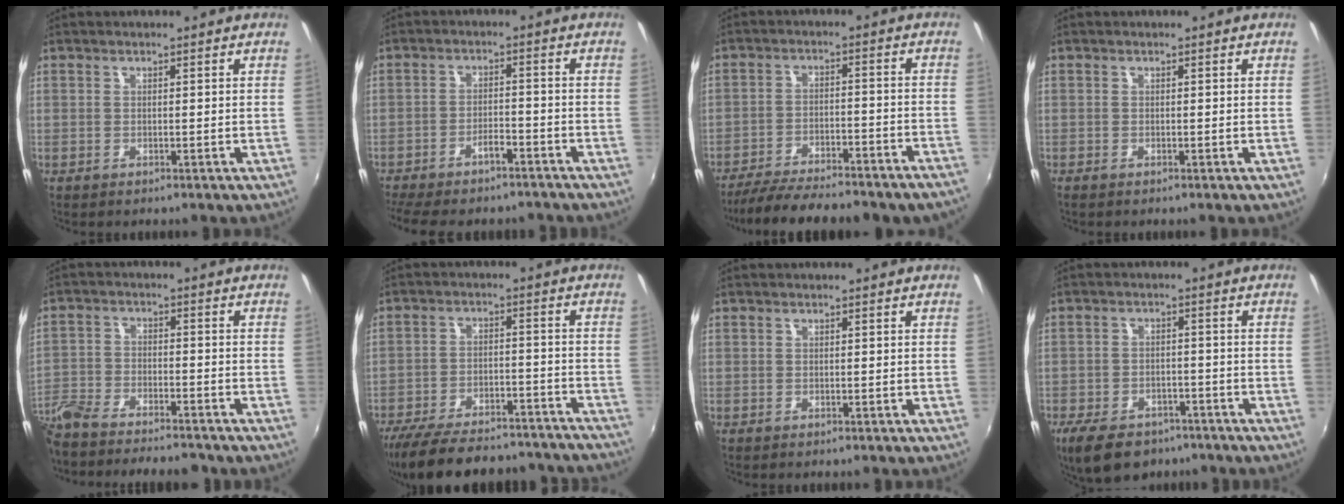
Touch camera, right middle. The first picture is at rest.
{"total": 10.1, "force": [-8.8, 2.8, 4.3], "torque": [-0.101, -0.005, -0.131]}
{"total": 19.0, "force": [-16.3, 3.3, 9.2], "torque": [-0.174, -0.036, -0.232]}
{"total": 0.0}
{"total": 16.1, "force": [-14.0, 3.7, 7.0], "torque": [-0.165, -0.029, -0.244]}
{"total": 27.3, "force": [-23.9, 7.7, 10.7], "torque": [-0.212, -0.002, -0.315]}
{"total": 0.0}
{"total": 11.6, "force": [-8.1, 6.3, 5.5], "torque": [-0.133, -0.014, -0.126]}